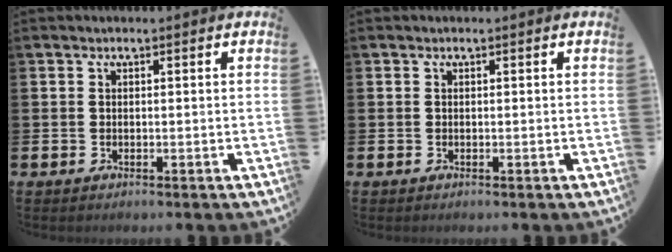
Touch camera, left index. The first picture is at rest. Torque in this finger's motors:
{"motor_torque": [-0.02, 0.02, 0.00, 0.00]}